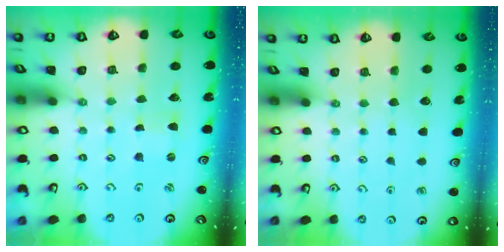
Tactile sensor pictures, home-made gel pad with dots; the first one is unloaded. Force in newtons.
{"total": 0.0}